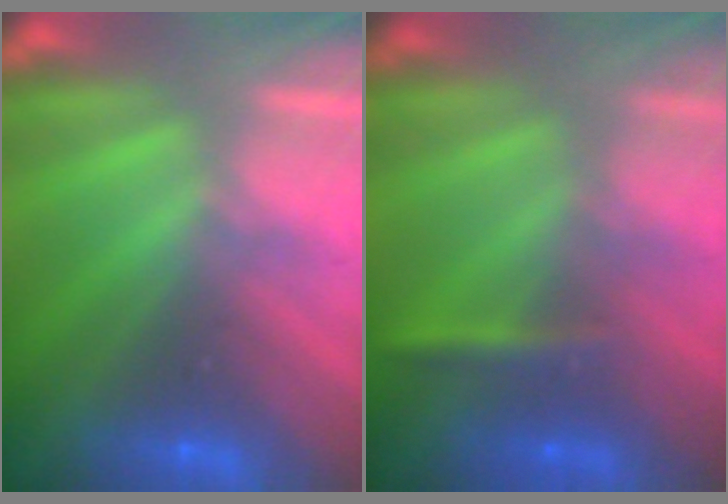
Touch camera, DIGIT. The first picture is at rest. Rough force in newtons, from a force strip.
{"total": 2.4}